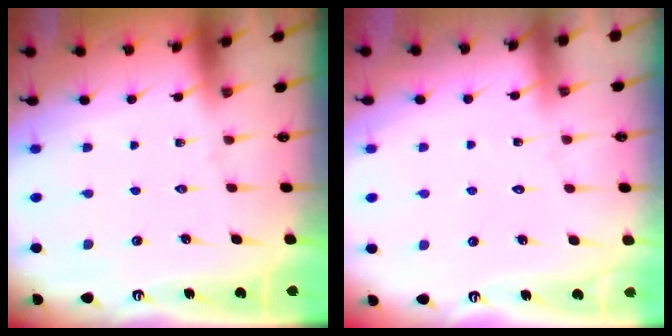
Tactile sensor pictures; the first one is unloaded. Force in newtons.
{"total": 4.2, "press": 4.2, "slide": 0.3}